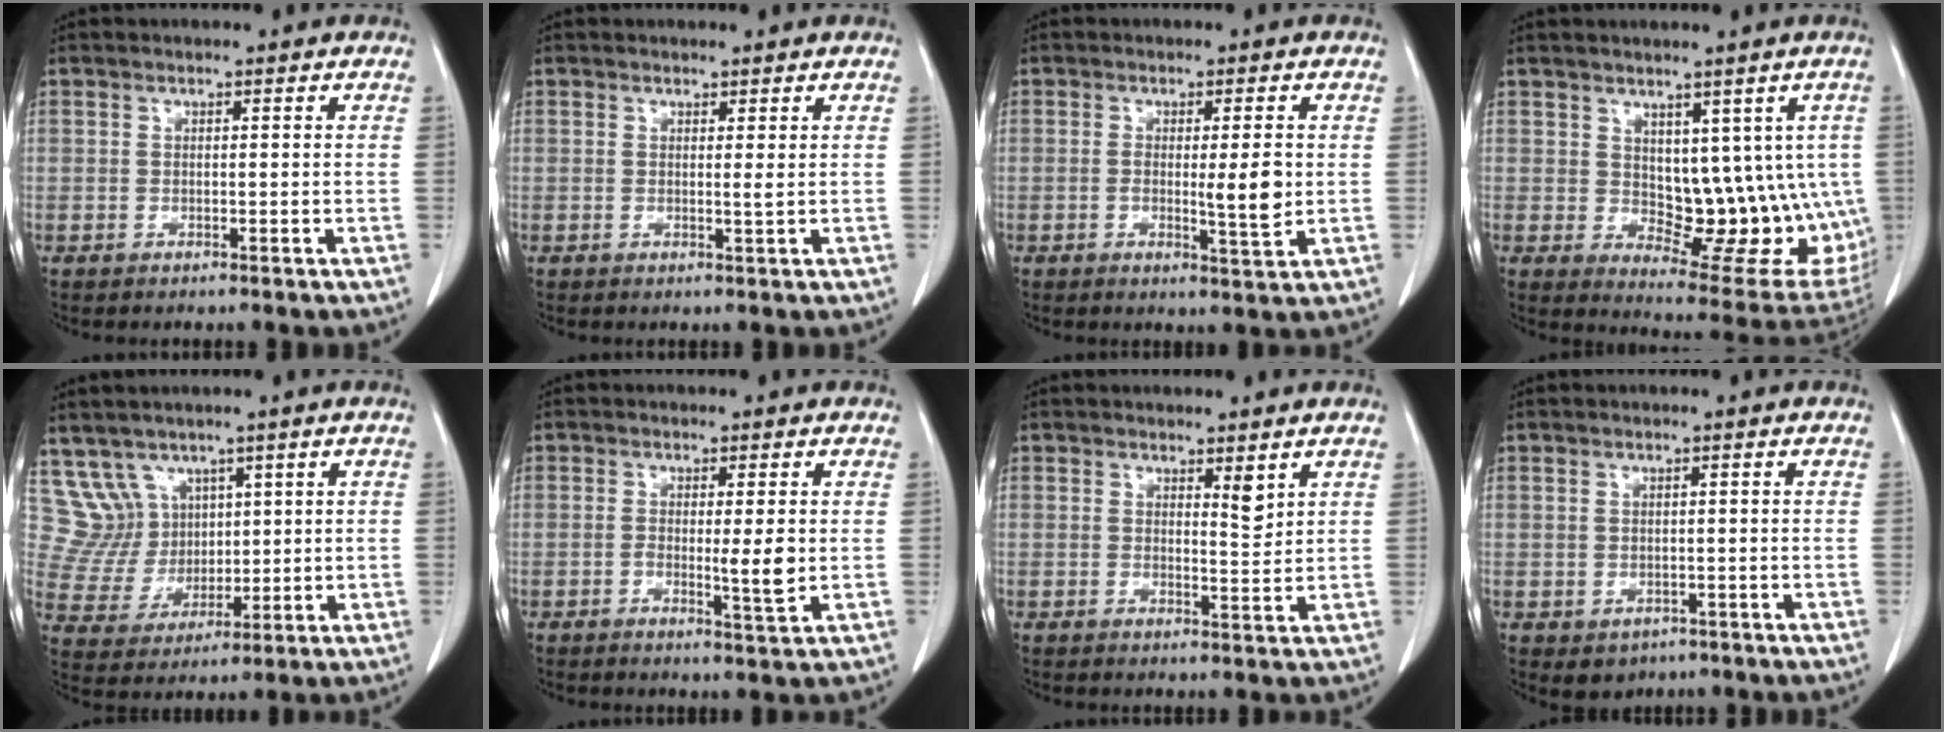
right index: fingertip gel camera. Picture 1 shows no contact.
{"total": 0.7, "force": [0.3, -0.1, 0.6], "torque": [-0.010, -0.003, 0.005]}
{"total": 4.6, "force": [-0.1, 0.5, 4.6], "torque": [-0.070, -0.006, -0.002]}
{"total": 13.6, "force": [1.0, 7.4, 11.4], "torque": [-0.123, -0.001, 0.034]}
{"total": 7.5, "force": [4.5, 6.0, 0.2], "torque": [-0.012, 0.031, 0.105]}
{"total": 3.8, "force": [-0.3, 0.3, 3.8], "torque": [-0.058, -0.006, -0.004]}
{"total": 2.4, "force": [1.5, 0.4, 1.8], "torque": [-0.031, -0.010, 0.026]}
{"total": 2.7, "force": [-1.3, 2.2, 0.9], "torque": [-0.010, 0.002, -0.007]}